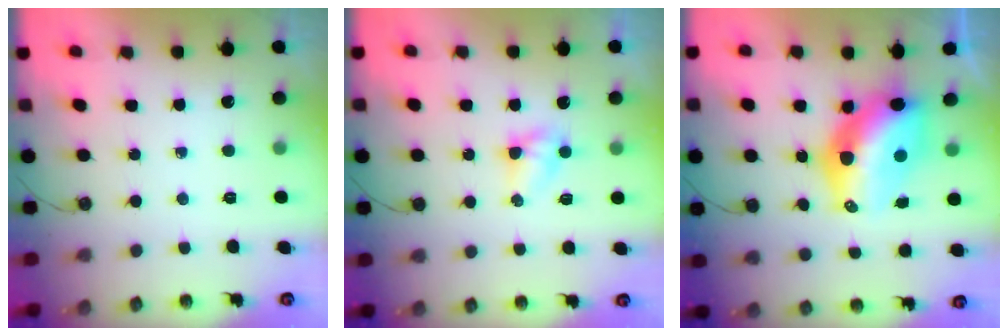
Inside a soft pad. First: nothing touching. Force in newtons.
{"total": 3.4, "press": 3.4, "slide": 0.4}
{"total": 13.9, "press": 13.8, "slide": 1.3}